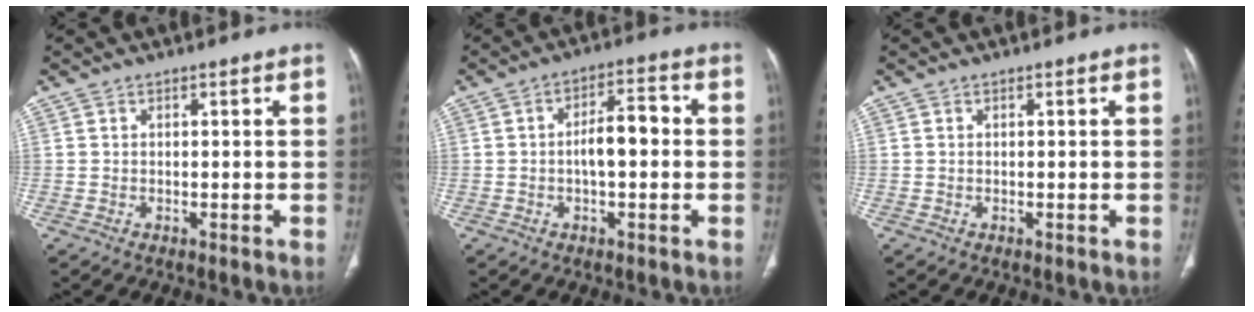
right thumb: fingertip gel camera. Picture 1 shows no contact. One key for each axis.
{"total": 7.0, "fx": -0.4, "fy": 3.1, "fz": 6.3, "tx": -0.096, "ty": 0.025, "tz": -0.014}
{"total": 0.0}